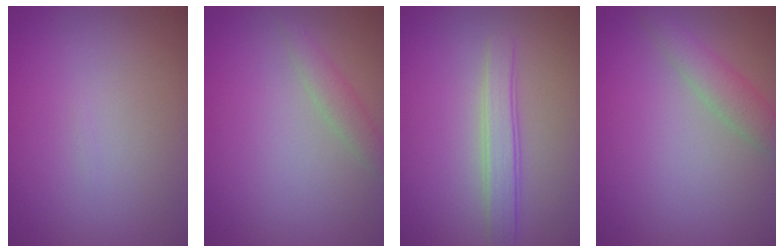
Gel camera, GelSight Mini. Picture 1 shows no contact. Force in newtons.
{"total": 1.6, "press": 1.6, "slide": 0.2}
{"total": 2.6, "press": 2.6, "slide": 0.2}
{"total": 2.4, "press": 2.4, "slide": 0.1}